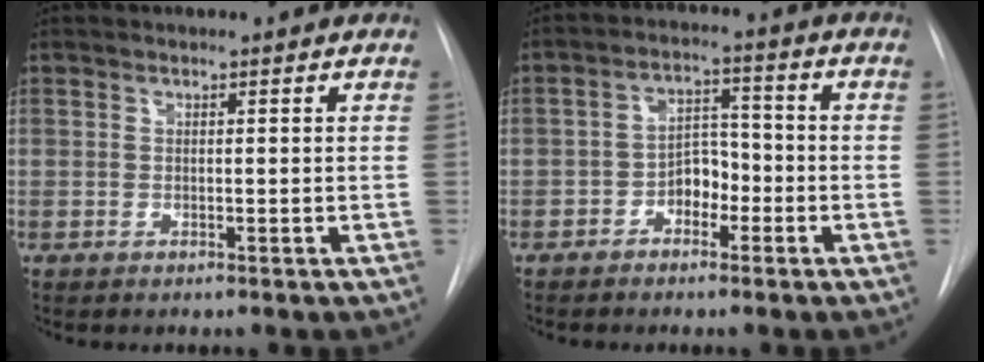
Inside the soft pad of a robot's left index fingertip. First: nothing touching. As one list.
[{"total": 5.0, "force": [-2.4, 3.0, 3.2], "torque": [-0.052, 0.018, -0.045]}]